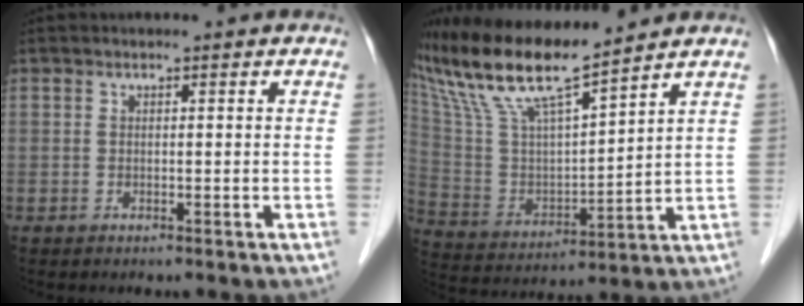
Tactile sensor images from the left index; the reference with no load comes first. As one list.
[{"total": 17.0, "force": [13.8, 0.9, 9.8], "torque": [-0.195, 0.008, 0.265]}]